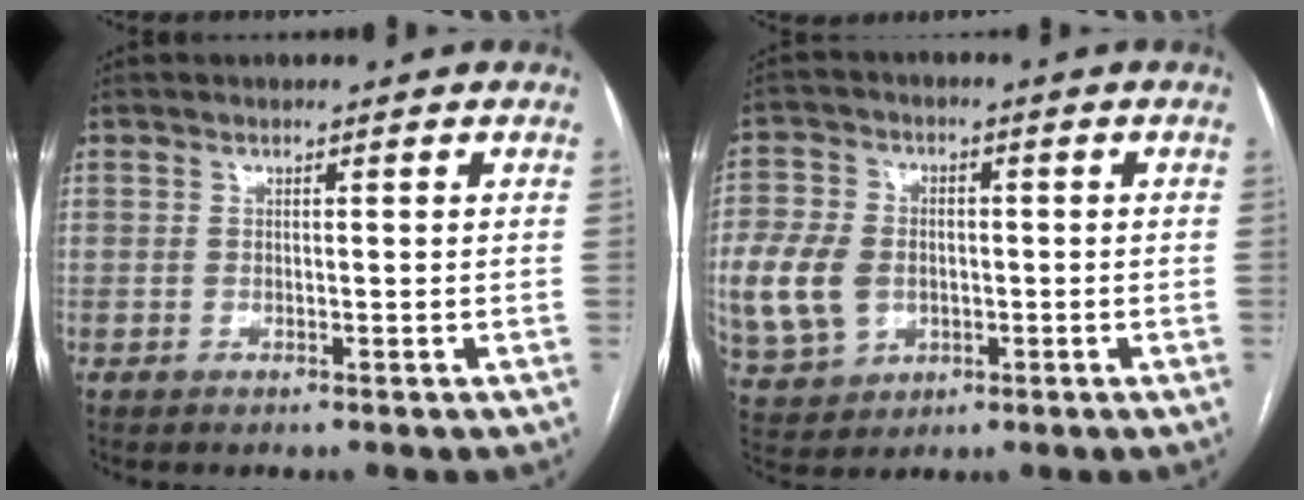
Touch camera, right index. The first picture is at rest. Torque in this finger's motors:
{"motor_torque": [0.41, -0.14, 0.27, 0.06]}